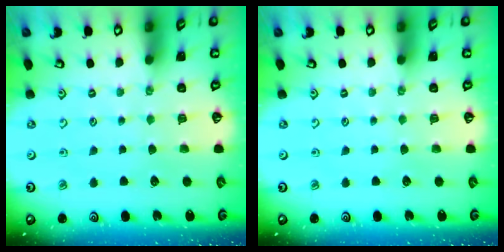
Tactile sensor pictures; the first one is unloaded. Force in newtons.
{"total": 0.0}